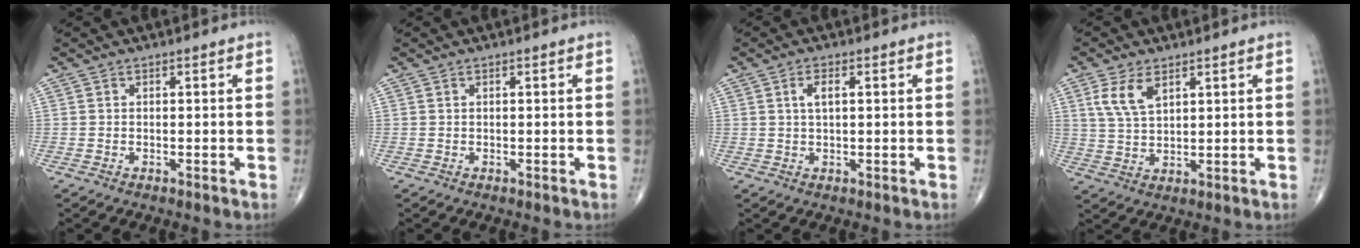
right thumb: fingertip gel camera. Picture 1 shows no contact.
{"total": 0.0}
{"total": 2.9, "force": [0.8, 1.2, 2.5], "torque": [-0.049, 0.004, 0.016]}
{"total": 6.3, "force": [3.1, 3.1, 4.5], "torque": [-0.088, -0.008, 0.069]}